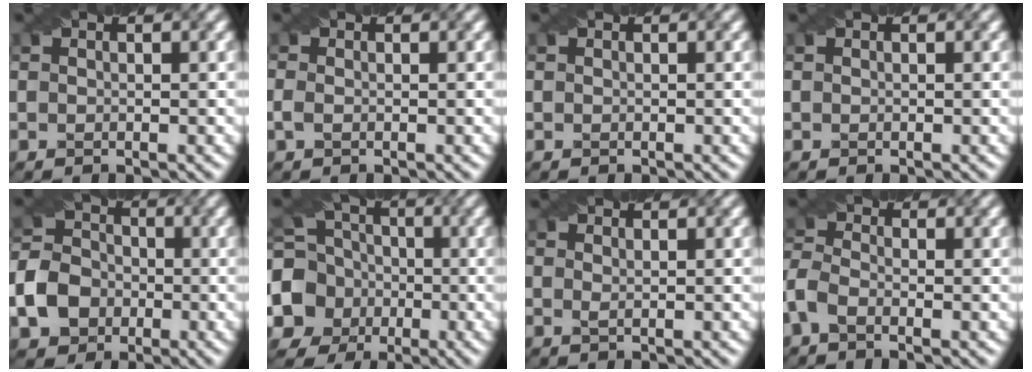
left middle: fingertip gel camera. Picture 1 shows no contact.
{"total": 0.8, "force": [-0.5, 0.3, 0.4], "torque": [-0.012, -0.002, -0.009]}
{"total": 0.0}
{"total": 0.0}
{"total": 5.6, "force": [-2.2, 4.7, 2.3], "torque": [-0.047, 0.003, -0.049]}
{"total": 11.3, "force": [-2.0, 10.3, 4.2], "torque": [-0.105, -0.009, -0.061]}
{"total": 0.6, "force": [0.3, 0.1, 0.5], "torque": [-0.013, -0.002, 0.005]}
{"total": 2.4, "force": [-1.6, 1.2, 1.4], "torque": [-0.034, 0.003, -0.042]}